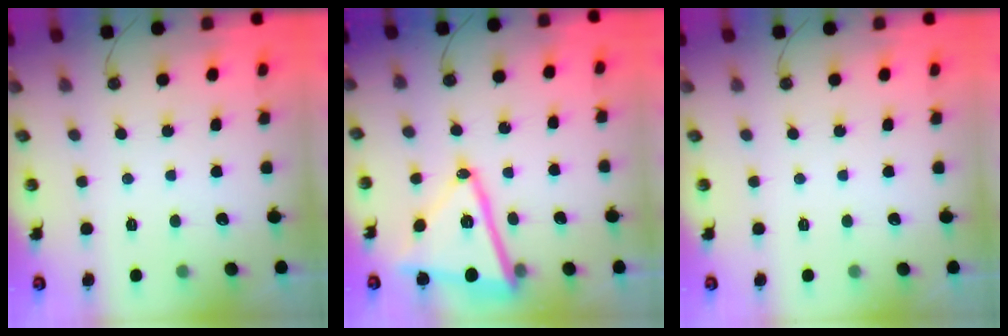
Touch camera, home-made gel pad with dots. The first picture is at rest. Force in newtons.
{"total": 17.6, "press": 17.5, "slide": 1.7}
{"total": 0.0}